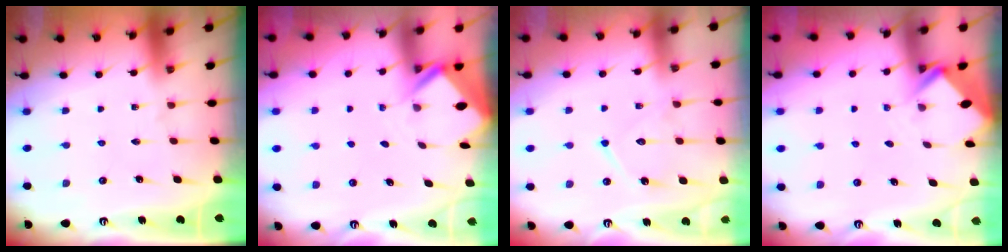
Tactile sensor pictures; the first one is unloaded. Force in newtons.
{"total": 2.3, "press": 2.3, "slide": 0.1}
{"total": 11.4, "press": 11.3, "slide": 1.0}
{"total": 2.5, "press": 2.5, "slide": 0.2}